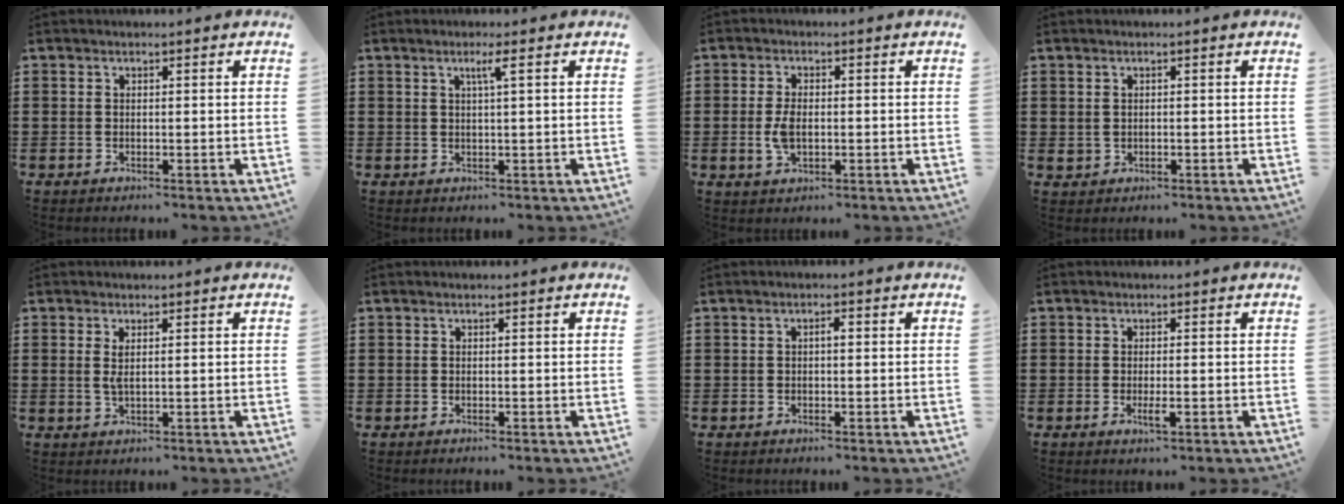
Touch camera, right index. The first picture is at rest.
{"total": 2.1, "force": [0.8, -0.2, 1.9], "torque": [-0.037, -0.001, 0.010]}
{"total": 3.9, "force": [-0.5, 1.9, 3.3], "torque": [-0.077, -0.003, -0.011]}
{"total": 0.7, "force": [0.2, 0.6, 0.4], "torque": [-0.010, 0.004, 0.002]}
{"total": 1.9, "force": [0.4, 0.5, 1.8], "torque": [-0.037, 0.001, 0.006]}
{"total": 0.0}
{"total": 1.1, "force": [-0.1, 0.3, 1.0], "torque": [-0.020, 0.000, -0.002]}
{"total": 2.2, "force": [-0.7, 0.3, 2.1], "torque": [-0.043, -0.006, -0.014]}